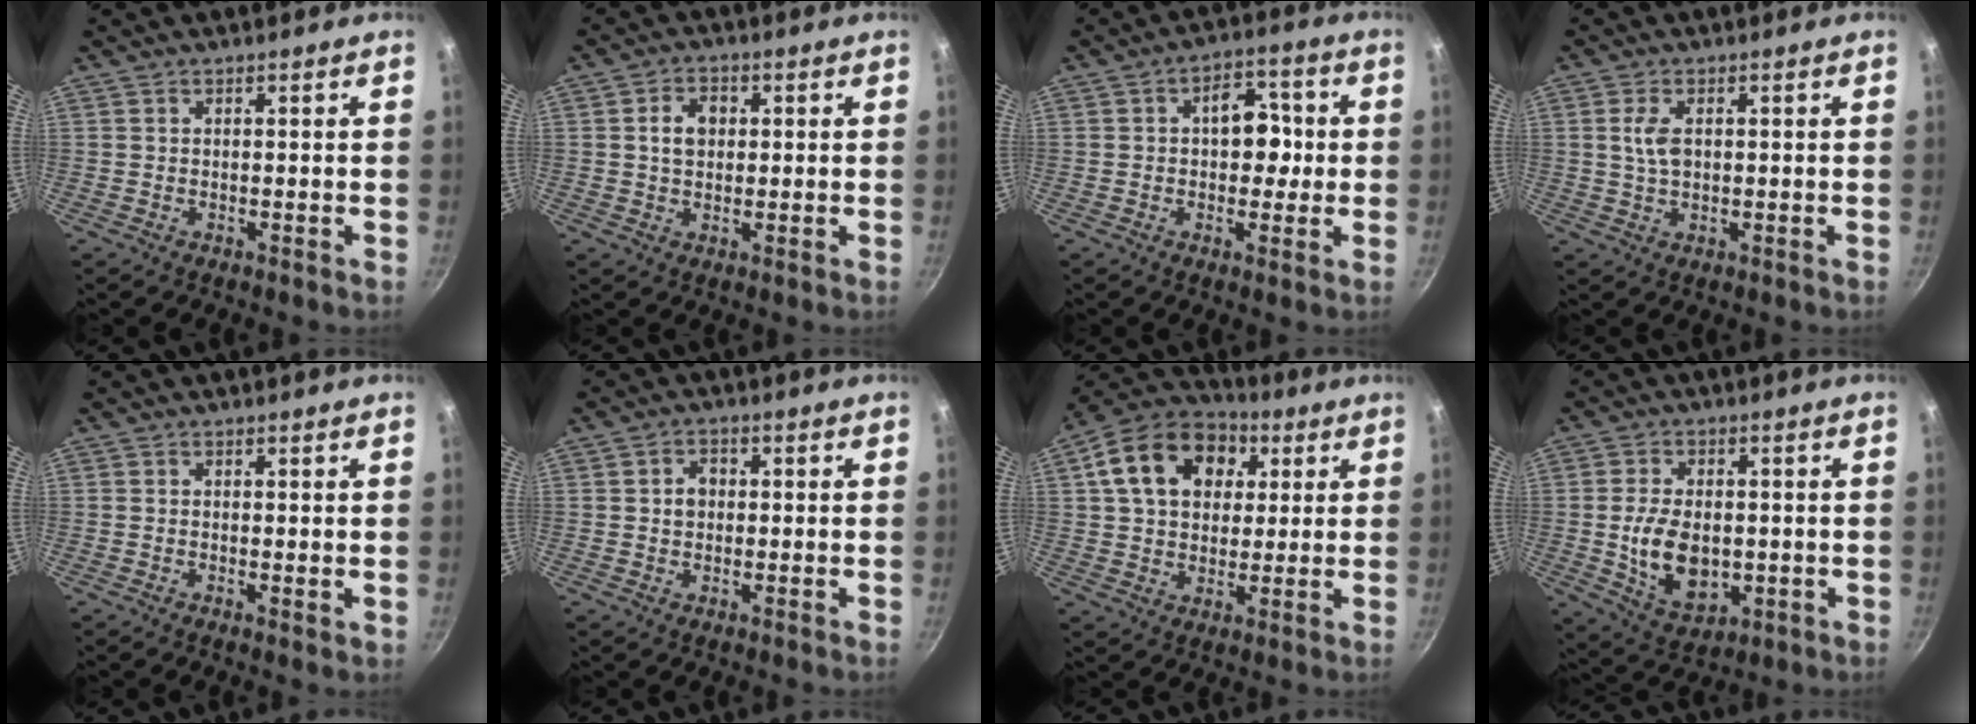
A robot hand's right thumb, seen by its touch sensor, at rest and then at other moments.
{"total": 5.0, "force": [0.7, 3.8, 3.1], "torque": [-0.033, 0.007, 0.009]}
{"total": 8.6, "force": [0.5, 5.9, 6.2], "torque": [-0.042, 0.014, 0.000]}
{"total": 4.1, "force": [0.7, 2.4, 3.2], "torque": [-0.058, 0.003, 0.013]}
{"total": 0.9, "force": [0.1, 0.3, 0.9], "torque": [-0.014, -0.005, -0.001]}
{"total": 3.4, "force": [0.2, 2.8, 1.9], "torque": [-0.014, 0.009, 0.001]}
{"total": 17.7, "force": [5.2, 13.0, 10.9], "torque": [-0.167, 0.019, 0.075]}
{"total": 11.8, "force": [-0.9, 7.6, 8.9], "torque": [-0.143, -0.005, -0.003]}